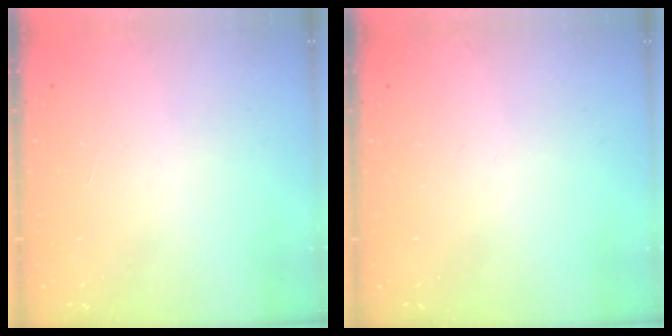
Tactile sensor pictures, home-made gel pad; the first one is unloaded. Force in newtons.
{"total": 0.0}